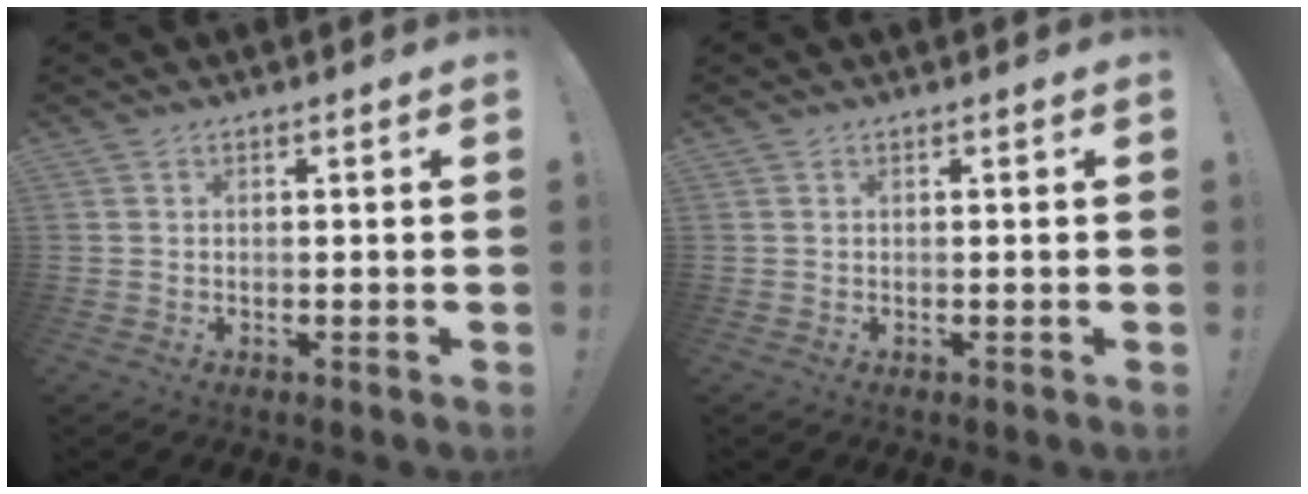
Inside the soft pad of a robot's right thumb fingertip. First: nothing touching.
{"total": 0.0}